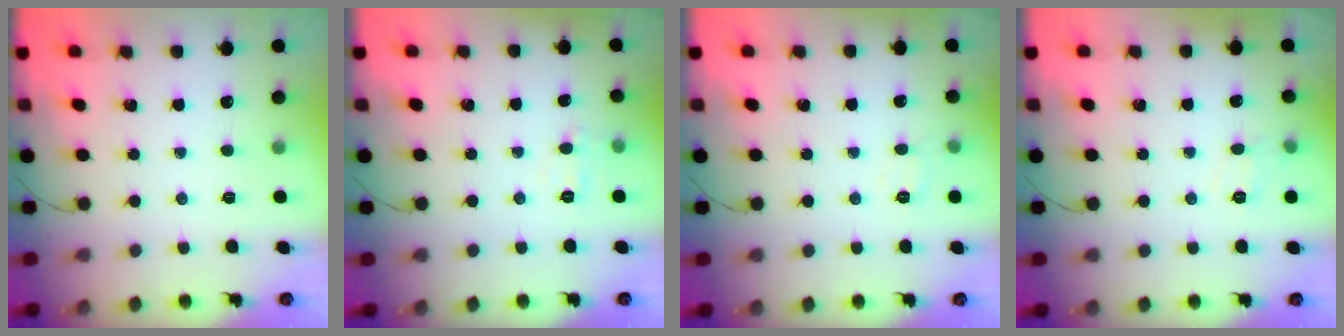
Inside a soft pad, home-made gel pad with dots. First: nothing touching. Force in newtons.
{"total": 3.7, "press": 3.5, "slide": 1.2}
{"total": 5.9, "press": 5.7, "slide": 1.3}
{"total": 4.4, "press": 4.1, "slide": 1.6}